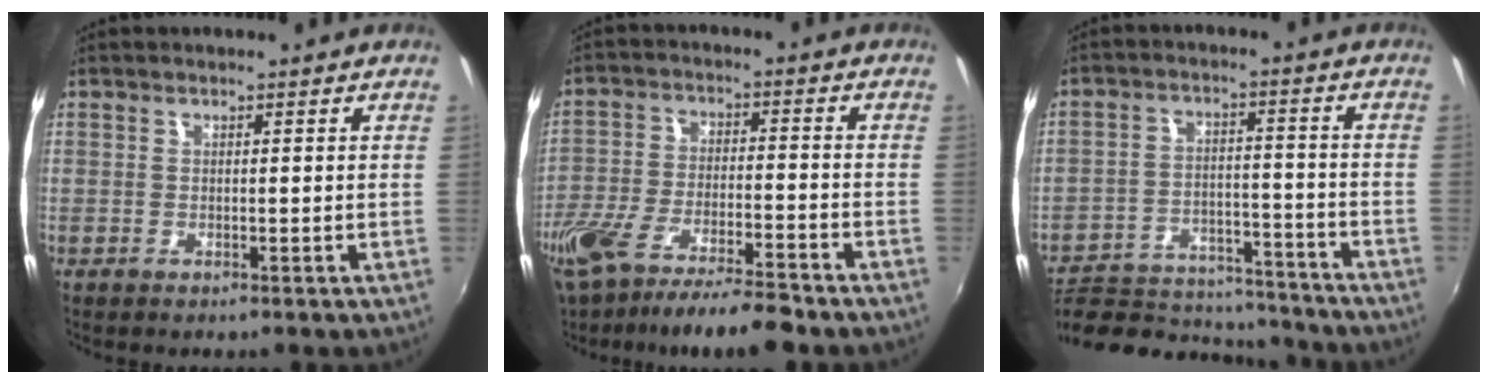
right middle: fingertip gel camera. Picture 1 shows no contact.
{"total": 13.9, "force": [-11.2, 2.2, 7.9], "torque": [-0.170, -0.031, -0.195]}
{"total": 19.0, "force": [-16.8, 6.6, 6.0], "torque": [-0.127, 0.010, -0.229]}